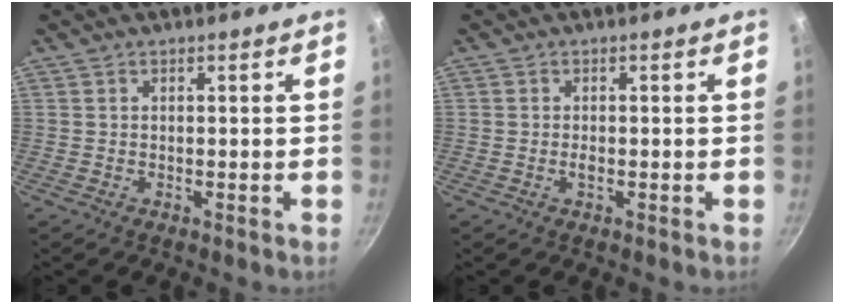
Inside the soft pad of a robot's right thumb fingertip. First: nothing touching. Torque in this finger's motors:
{"motor_torque": [0.27, -0.12, 0.31, 0.17, 0.02]}